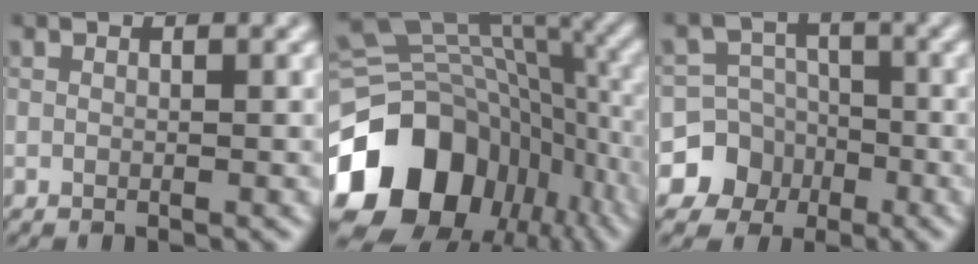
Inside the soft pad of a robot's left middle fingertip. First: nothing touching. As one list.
[{"total": 17.0, "force": [-6.9, 12.6, 9.2], "torque": [-0.203, -0.029, -0.106]}, {"total": 7.1, "force": [-3.1, 6.3, 0.4], "torque": [0.011, -0.008, -0.077]}]